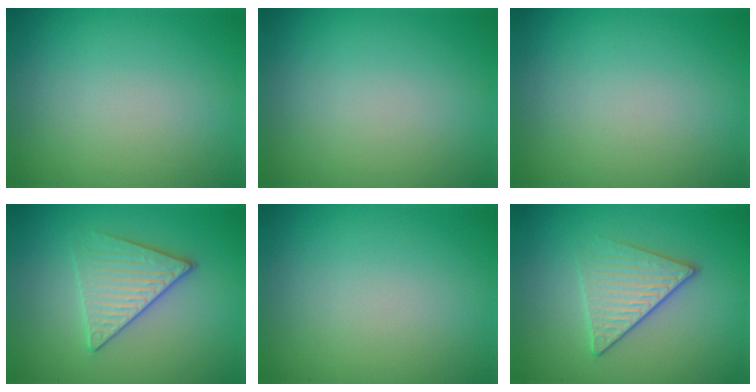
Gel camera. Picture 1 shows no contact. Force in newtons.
{"total": 0.0}
{"total": 0.0}
{"total": 3.5, "press": 3.4, "slide": 1.1}
{"total": 0.0}
{"total": 3.3, "press": 3.0, "slide": 1.3}